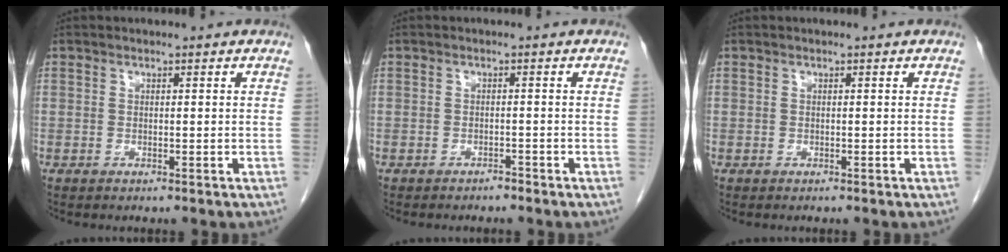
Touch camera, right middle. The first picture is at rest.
{"total": 1.0, "force": [-1.0, 0.1, 0.3], "torque": [-0.011, -0.002, -0.014]}
{"total": 0.0}